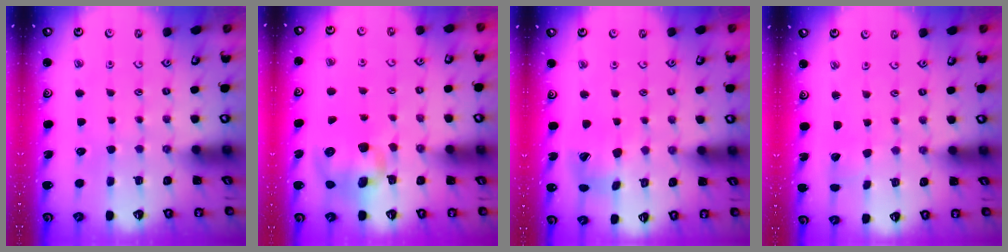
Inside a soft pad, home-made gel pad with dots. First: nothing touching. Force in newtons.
{"total": 10.3, "press": 10.2, "slide": 1.5}
{"total": 12.7, "press": 12.6, "slide": 1.5}
{"total": 2.3, "press": 2.3, "slide": 0.2}